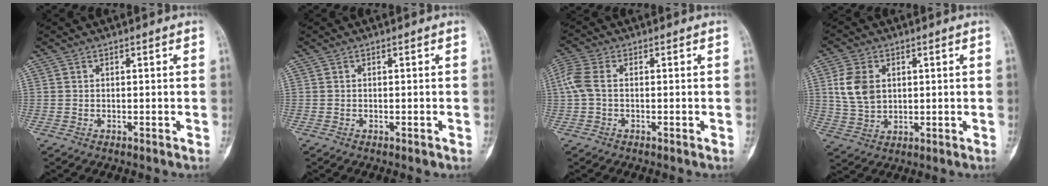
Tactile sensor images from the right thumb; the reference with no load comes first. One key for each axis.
{"total": 0.5, "fx": -0.3, "fy": 0.2, "fz": 0.4, "tx": -0.002, "ty": 0.000, "tz": -0.003}
{"total": 4.9, "fx": -0.2, "fy": 2.9, "fz": 3.9, "tx": -0.111, "ty": 0.016, "tz": -0.013}
{"total": 8.1, "fx": 1.7, "fy": 5.8, "fz": 5.4, "tx": -0.098, "ty": -0.003, "tz": 0.038}